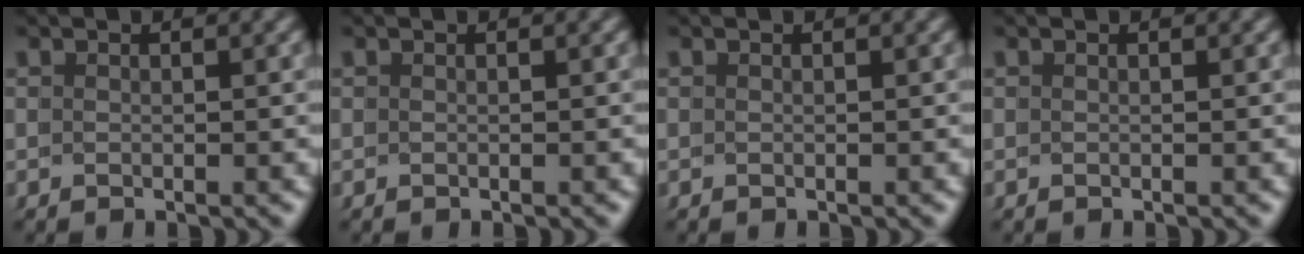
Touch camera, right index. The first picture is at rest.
{"total": 0.0}
{"total": 0.0}
{"total": 0.0}